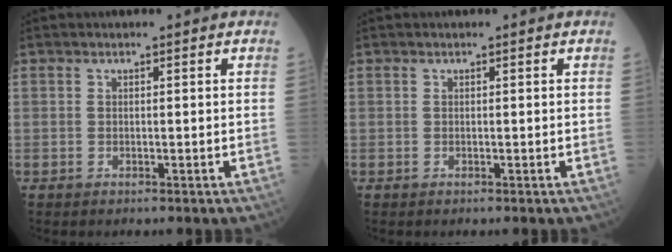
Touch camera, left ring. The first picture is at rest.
{"total": 0.0}